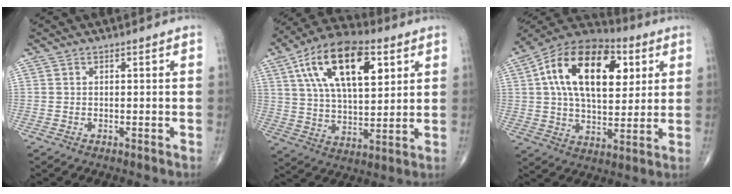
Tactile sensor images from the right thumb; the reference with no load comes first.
{"total": 20.7, "force": [8.0, 10.0, 16.3], "torque": [-0.264, -0.011, 0.136]}
{"total": 22.7, "force": [6.5, 12.7, 17.7], "torque": [-0.277, 0.002, 0.098]}